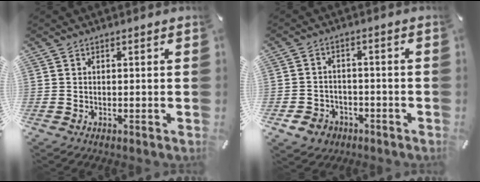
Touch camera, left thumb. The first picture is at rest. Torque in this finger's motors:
{"motor_torque": [0.57, 0.78, 0.54, 0.49, 0.00]}